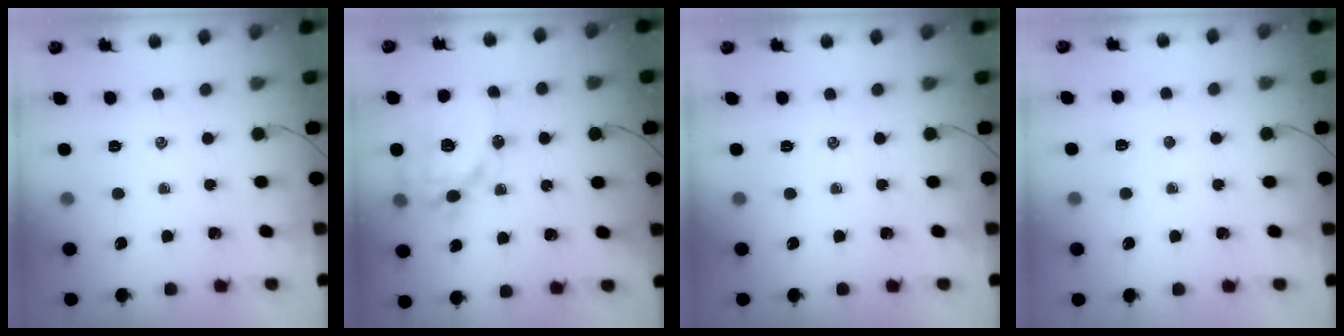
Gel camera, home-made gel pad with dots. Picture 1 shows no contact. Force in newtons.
{"total": 15.9, "press": 15.6, "slide": 3.0}
{"total": 0.0}
{"total": 2.6, "press": 2.5, "slide": 0.8}